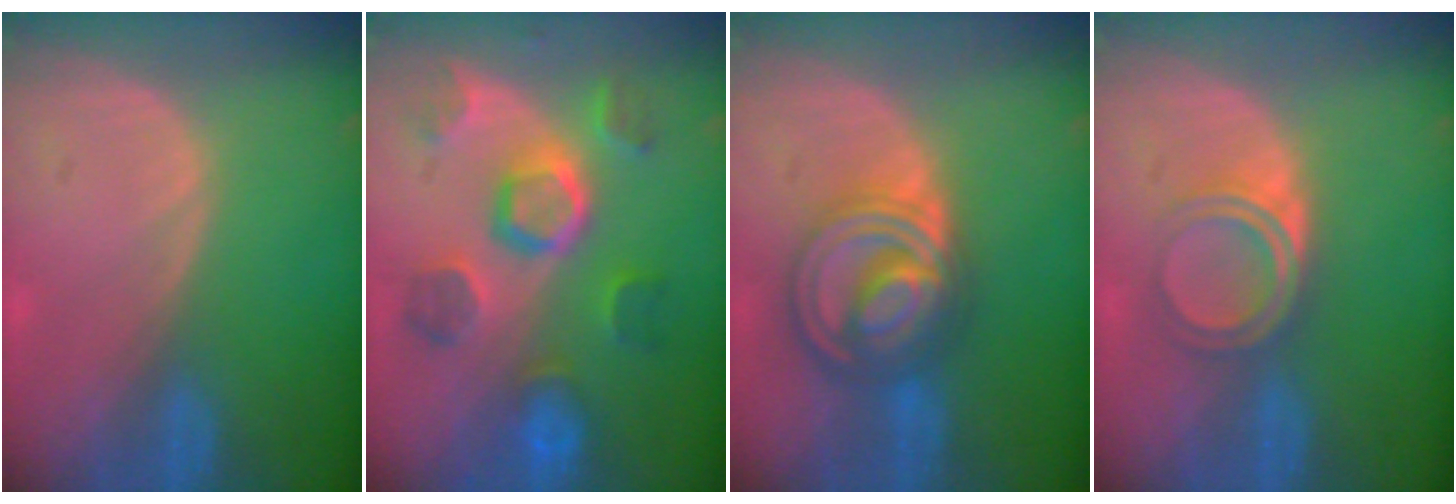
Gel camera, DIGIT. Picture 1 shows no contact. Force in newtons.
{"total": 9.3, "press": 9.1, "slide": 1.9}
{"total": 9.0, "press": 9.0, "slide": 0.6}
{"total": 5.0, "press": 4.3, "slide": 2.6}